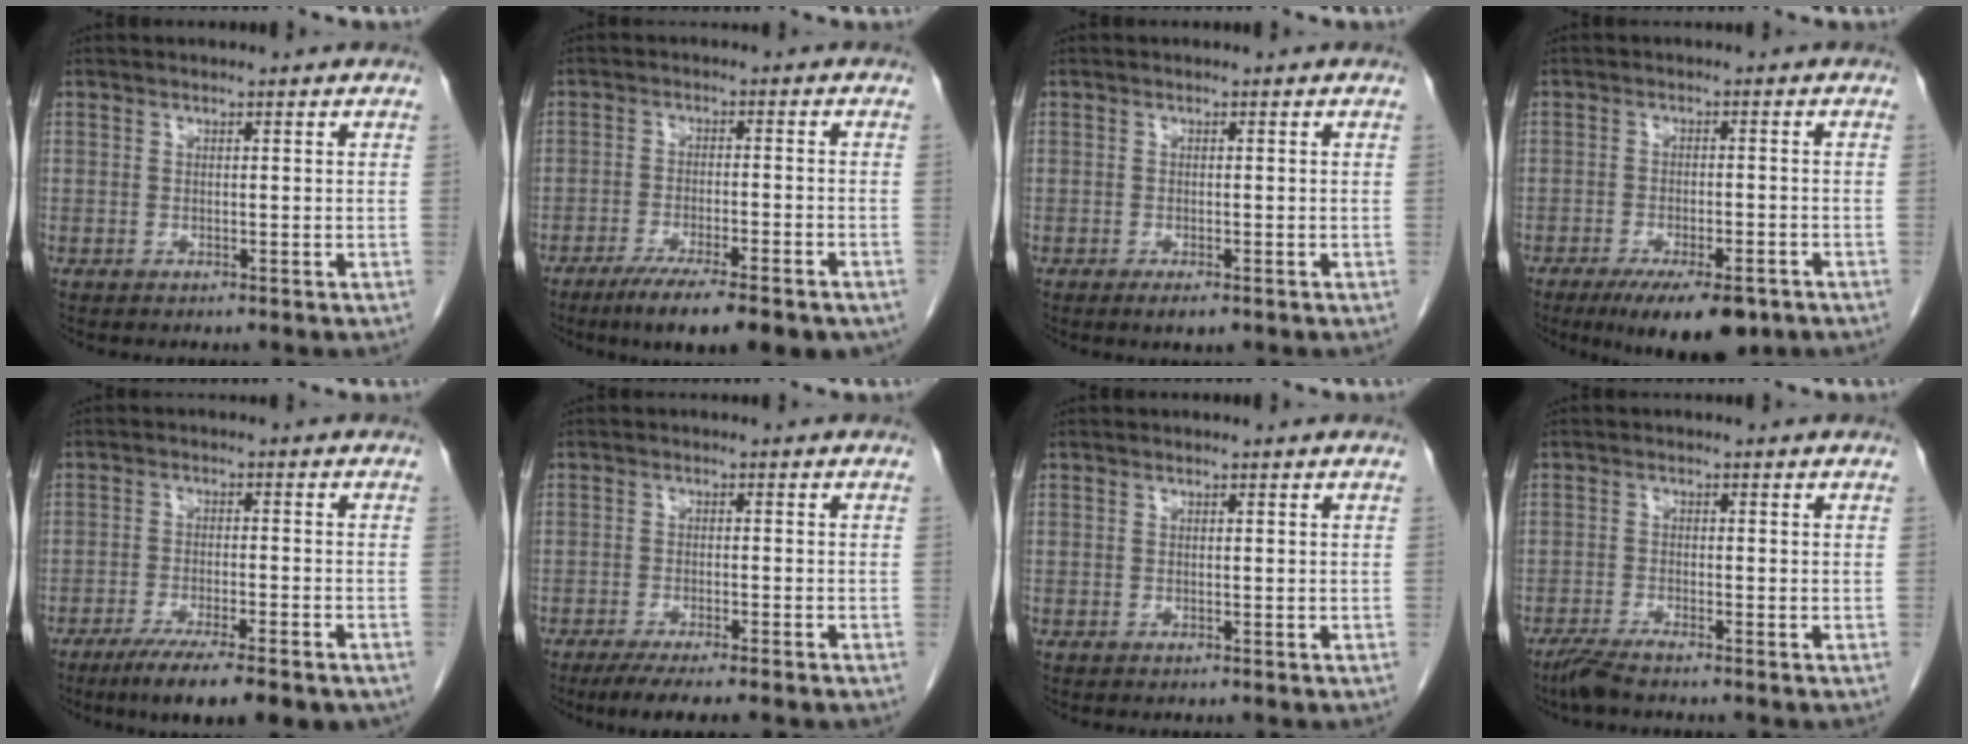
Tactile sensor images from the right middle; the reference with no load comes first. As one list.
[{"total": 12.6, "force": [-9.1, 2.3, 8.5], "torque": [-0.108, -0.018, -0.133]}, {"total": 1.9, "force": [-1.1, 0.6, 1.4], "torque": [-0.021, -0.003, -0.013]}, {"total": 10.5, "force": [-7.2, 3.0, 7.0], "torque": [-0.100, -0.012, -0.107]}, {"total": 11.6, "force": [-8.4, 1.8, 7.9], "torque": [-0.109, -0.020, -0.124]}, {"total": 6.8, "force": [-5.2, 0.2, 4.3], "torque": [-0.055, -0.013, -0.077]}, {"total": 0.0}, {"total": 3.1, "force": [-2.6, -0.1, 1.7], "torque": [-0.040, -0.009, -0.054]}]